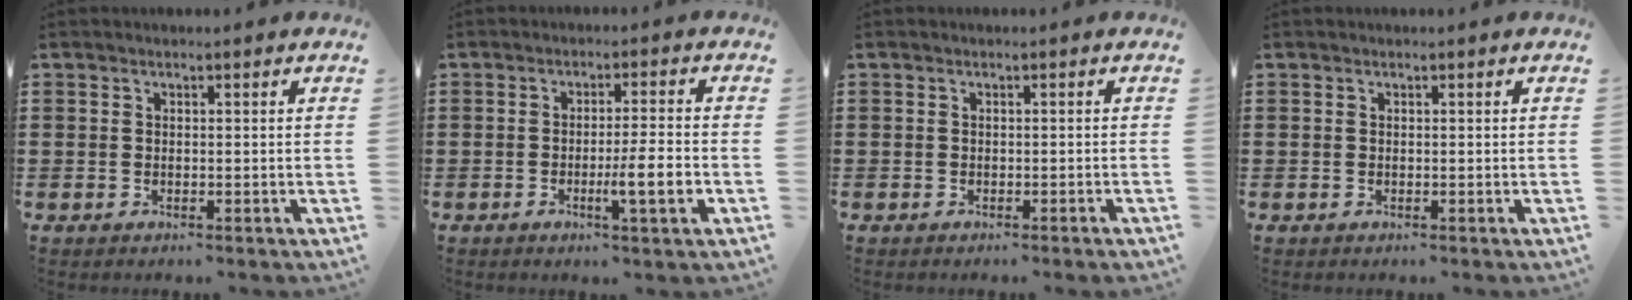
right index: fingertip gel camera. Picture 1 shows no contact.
{"total": 6.6, "force": [-2.0, 0.3, 6.3], "torque": [-0.101, -0.010, -0.032]}
{"total": 0.6, "force": [-0.6, -0.1, 0.2], "torque": [-0.004, -0.003, -0.011]}
{"total": 0.0}